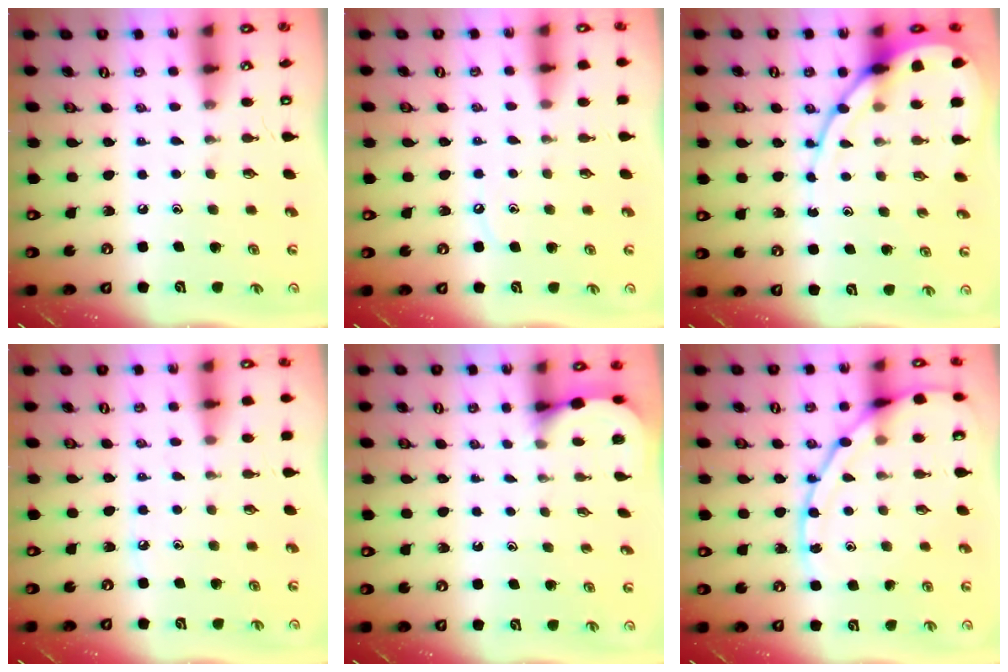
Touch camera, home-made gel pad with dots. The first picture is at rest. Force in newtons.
{"total": 3.3, "press": 3.3, "slide": 0.4}
{"total": 10.4, "press": 10.4, "slide": 1.0}
{"total": 4.3, "press": 4.2, "slide": 0.6}
{"total": 2.6, "press": 2.6, "slide": 0.2}
{"total": 13.4, "press": 13.4, "slide": 1.3}